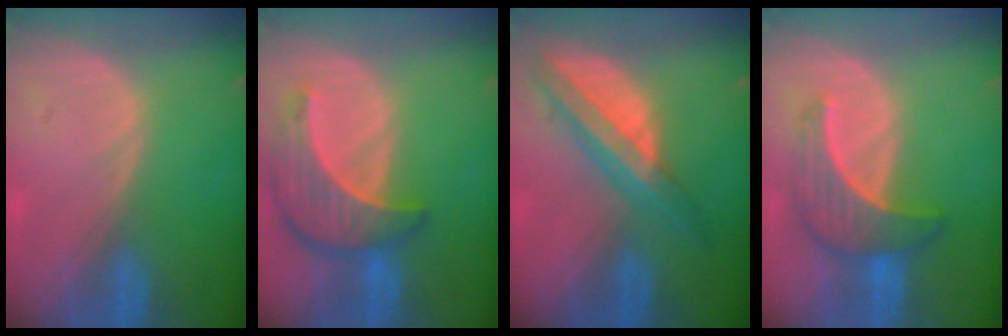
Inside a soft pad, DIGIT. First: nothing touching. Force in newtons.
{"total": 8.8, "press": 8.0, "slide": 3.7}
{"total": 8.0, "press": 6.8, "slide": 4.3}
{"total": 6.7, "press": 6.7, "slide": 0.7}